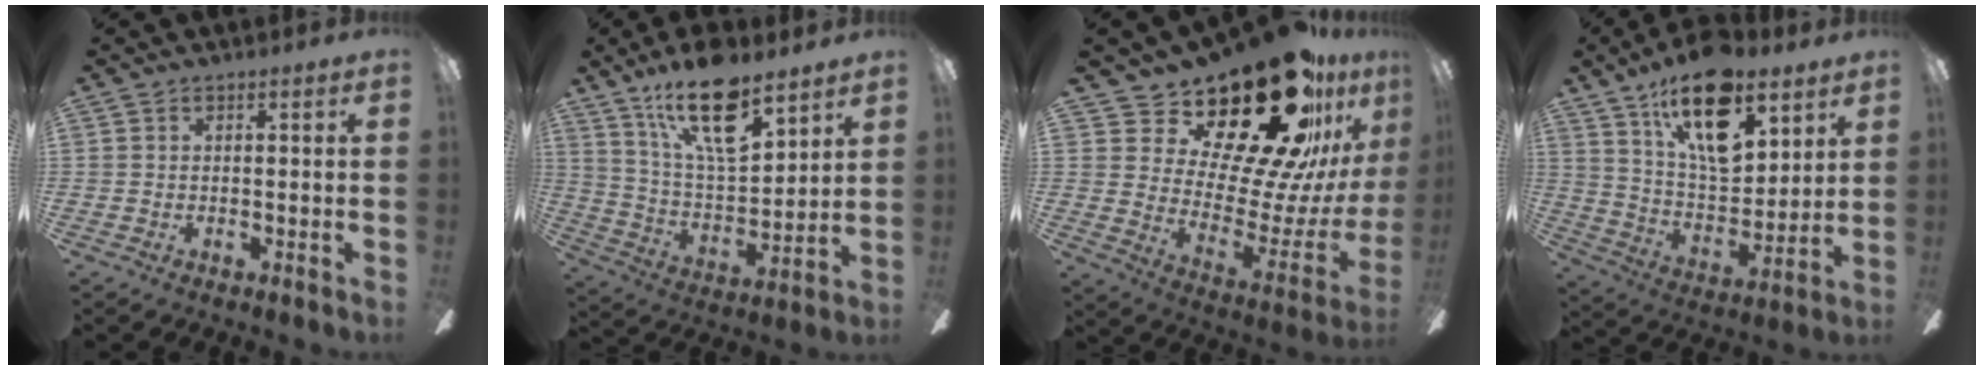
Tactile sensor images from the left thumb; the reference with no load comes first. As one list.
[{"total": 19.4, "force": [12.8, 7.3, 12.5], "torque": [-0.232, -0.065, 0.219]}, {"total": 30.3, "force": [21.7, 11.2, 18.0], "torque": [-0.259, -0.165, 0.382]}, {"total": 21.1, "force": [12.7, 10.0, 13.6], "torque": [-0.219, -0.062, 0.220]}]